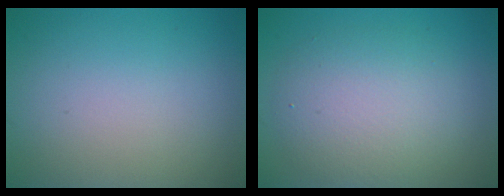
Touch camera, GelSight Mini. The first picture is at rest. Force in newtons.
{"total": 5.1, "press": 5.1, "slide": 0.5}